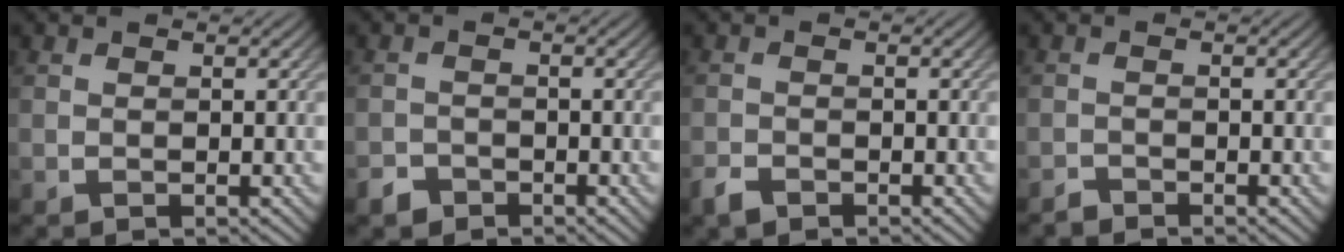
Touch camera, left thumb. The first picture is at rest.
{"total": 1.9, "force": [-1.5, 1.0, 0.4], "torque": [-0.003, 0.003, -0.034]}
{"total": 1.8, "force": [-1.5, 0.8, 0.8], "torque": [-0.016, 0.000, -0.035]}
{"total": 1.1, "force": [-1.1, 0.0, 0.1], "torque": [0.001, 0.004, -0.026]}